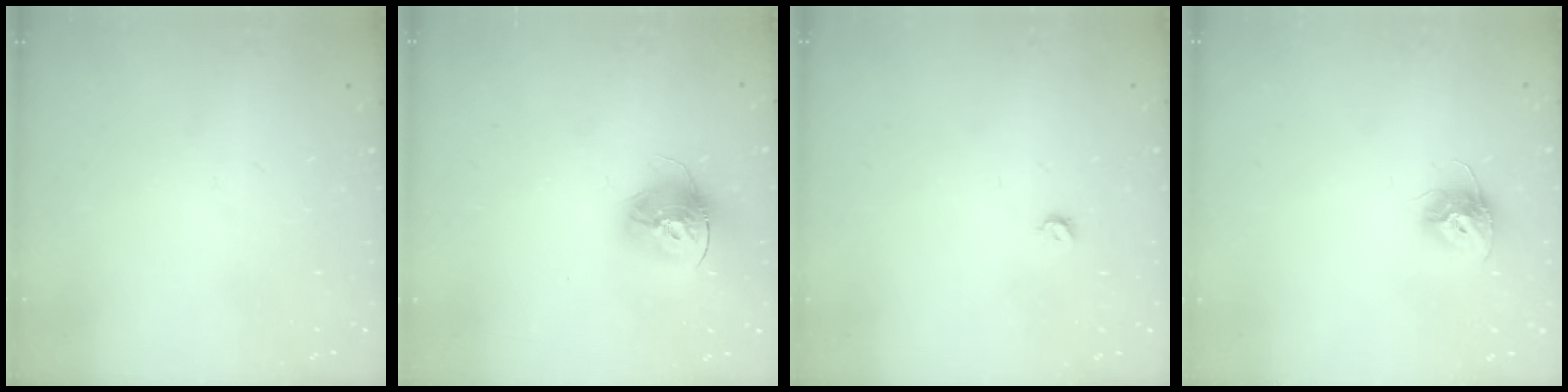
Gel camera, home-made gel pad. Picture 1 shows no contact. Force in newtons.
{"total": 15.1, "press": 15.0, "slide": 1.5}
{"total": 3.7, "press": 3.6, "slide": 0.7}
{"total": 9.8, "press": 9.8, "slide": 0.3}